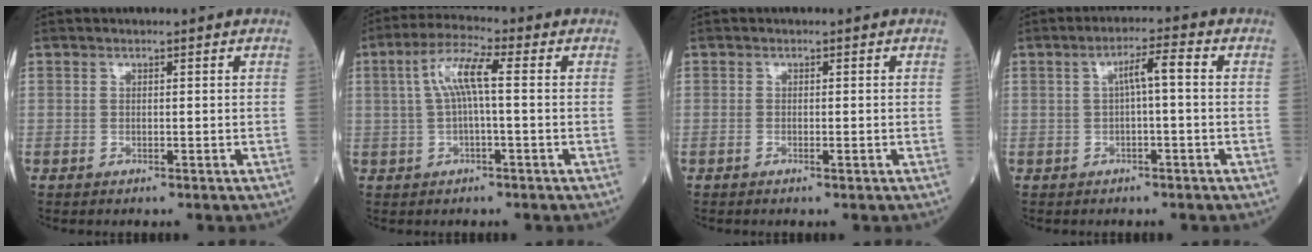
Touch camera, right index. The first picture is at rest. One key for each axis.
{"total": 6.6, "fx": 0.9, "fy": 0.9, "fz": 6.5, "tx": -0.135, "ty": 0.021, "tz": 0.016}
{"total": 0.7, "fx": -0.3, "fy": 0.1, "fz": 0.6, "tx": -0.012, "ty": -0.001, "tz": -0.004}
{"total": 3.9, "fx": 0.3, "fy": 0.4, "fz": 3.9, "tx": -0.063, "ty": 0.015, "tz": 0.005}